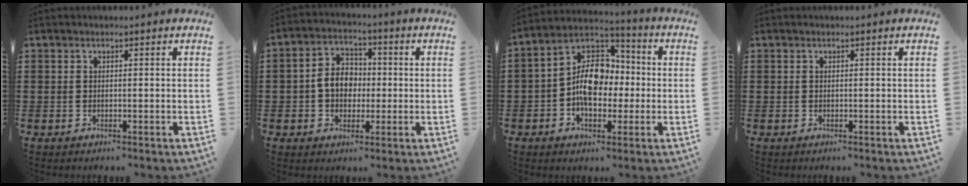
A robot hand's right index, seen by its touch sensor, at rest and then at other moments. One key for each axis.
{"total": 5.9, "fx": -0.5, "fy": 4.7, "fz": 3.5, "tx": -0.085, "ty": 0.012, "tz": -0.013}
{"total": 9.7, "fx": -0.9, "fy": 6.7, "fz": 6.9, "tx": -0.154, "ty": 0.012, "tz": -0.022}
{"total": 0.0}